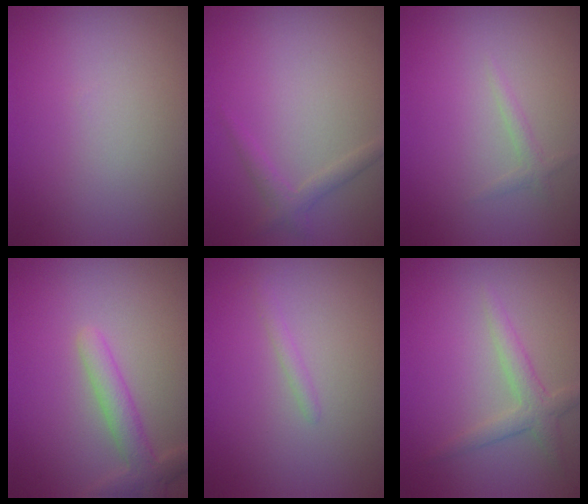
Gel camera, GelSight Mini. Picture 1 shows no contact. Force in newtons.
{"total": 1.5, "press": 1.5, "slide": 0.1}
{"total": 0.9, "press": 0.9, "slide": 0.1}
{"total": 3.0, "press": 3.0, "slide": 0.2}
{"total": 0.7, "press": 0.7, "slide": 0.0}
{"total": 2.4, "press": 2.4, "slide": 0.1}